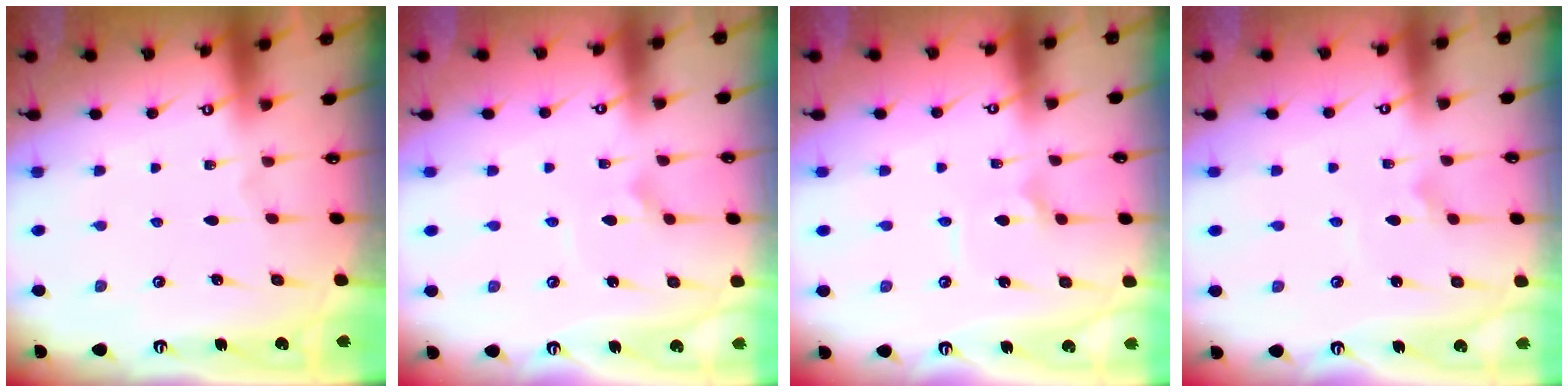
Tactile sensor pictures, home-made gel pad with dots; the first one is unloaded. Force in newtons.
{"total": 1.5, "press": 1.5, "slide": 0.0}
{"total": 2.3, "press": 2.3, "slide": 0.1}
{"total": 1.5, "press": 1.5, "slide": 0.0}